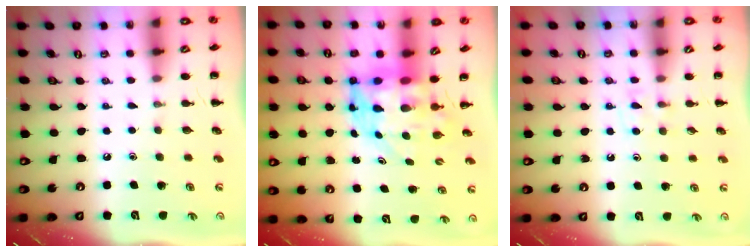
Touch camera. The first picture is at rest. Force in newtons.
{"total": 7.3, "press": 7.1, "slide": 1.7}
{"total": 4.8, "press": 4.6, "slide": 1.4}